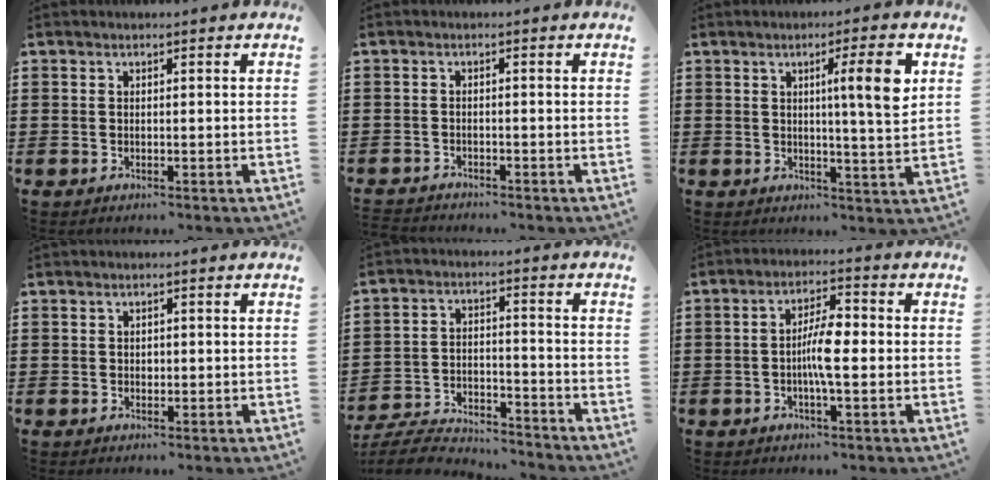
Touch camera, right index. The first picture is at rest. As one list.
[{"total": 1.5, "force": [-1.5, 0.2, -0.2], "torque": [-0.001, 0.002, -0.034]}, {"total": 7.6, "force": [2.5, 0.3, 7.1], "torque": [-0.107, -0.011, 0.028]}, {"total": 0.7, "force": [0.1, 0.6, 0.4], "torque": [-0.009, 0.003, 0.001]}, {"total": 6.5, "force": [-6.3, 1.1, 1.4], "torque": [-0.038, 0.007, -0.126]}, {"total": 6.1, "force": [-0.8, 1.5, 5.8], "torque": [-0.111, 0.004, -0.019]}]